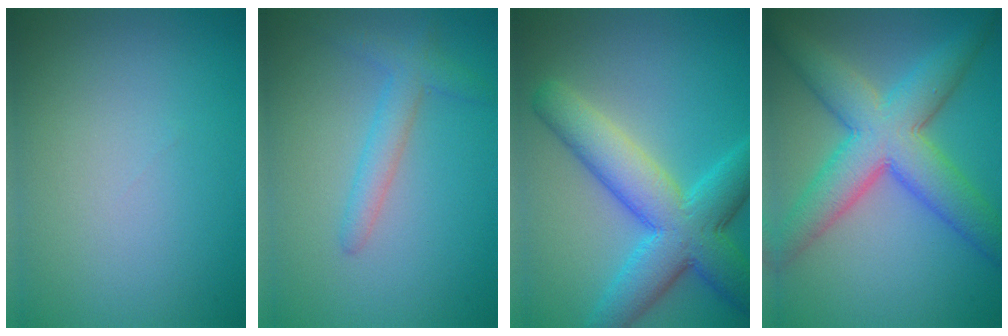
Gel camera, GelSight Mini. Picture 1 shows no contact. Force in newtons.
{"total": 2.4, "press": 2.4, "slide": 0.1}
{"total": 8.5, "press": 8.5, "slide": 0.2}
{"total": 8.4, "press": 8.4, "slide": 0.5}